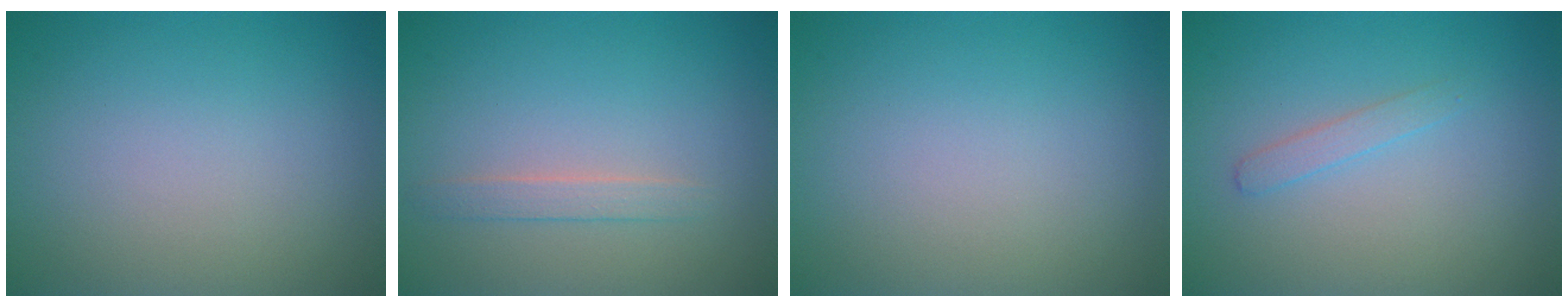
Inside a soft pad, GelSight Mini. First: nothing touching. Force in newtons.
{"total": 1.3, "press": 1.3, "slide": 0.1}
{"total": 0.0}
{"total": 1.2, "press": 1.2, "slide": 0.0}